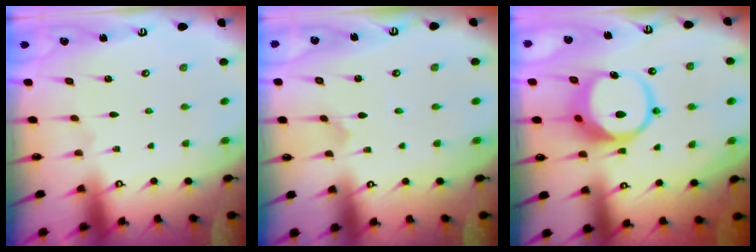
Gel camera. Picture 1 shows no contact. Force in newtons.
{"total": 0.0}
{"total": 11.0, "press": 10.9, "slide": 1.3}